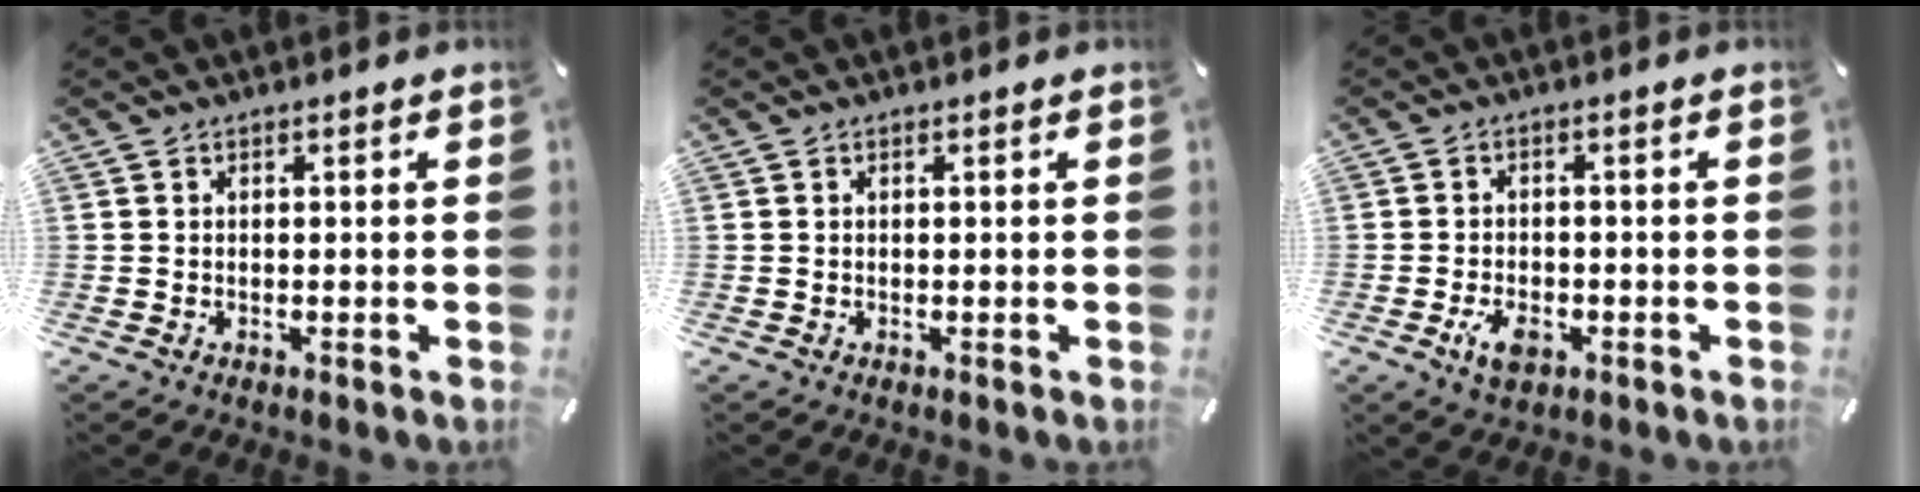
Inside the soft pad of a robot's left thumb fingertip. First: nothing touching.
{"total": 0.0}
{"total": 4.6, "force": [-2.1, 2.9, 2.9], "torque": [-0.068, 0.004, -0.040]}